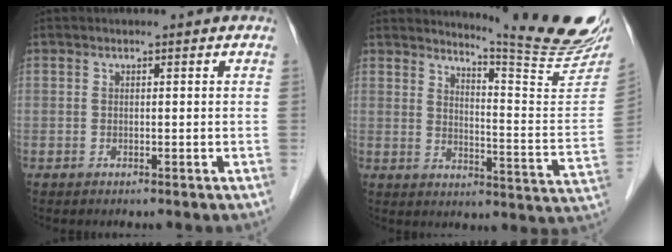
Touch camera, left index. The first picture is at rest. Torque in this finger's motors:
{"motor_torque": [-0.71, -0.76, 0.19, 0.05]}